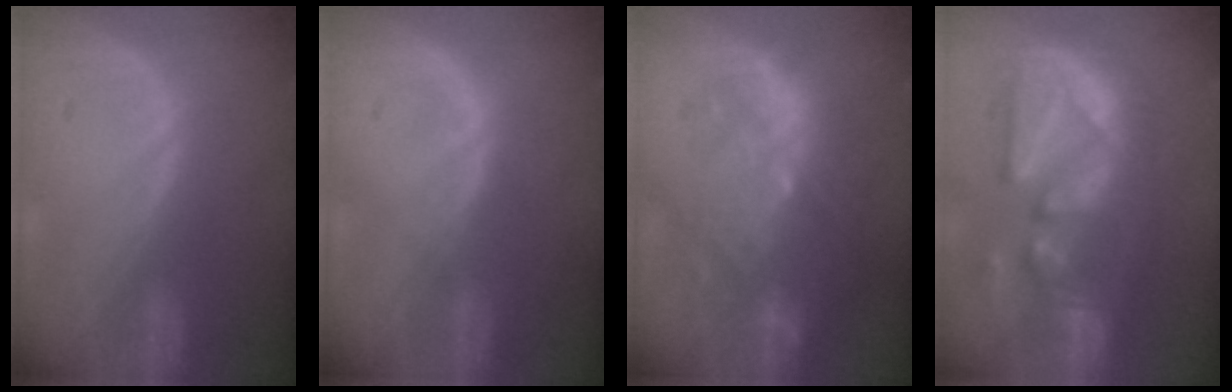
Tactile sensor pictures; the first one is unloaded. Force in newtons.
{"total": 0.9, "press": 0.9, "slide": 0.2}
{"total": 11.0, "press": 9.8, "slide": 5.0}
{"total": 11.5, "press": 10.8, "slide": 4.1}